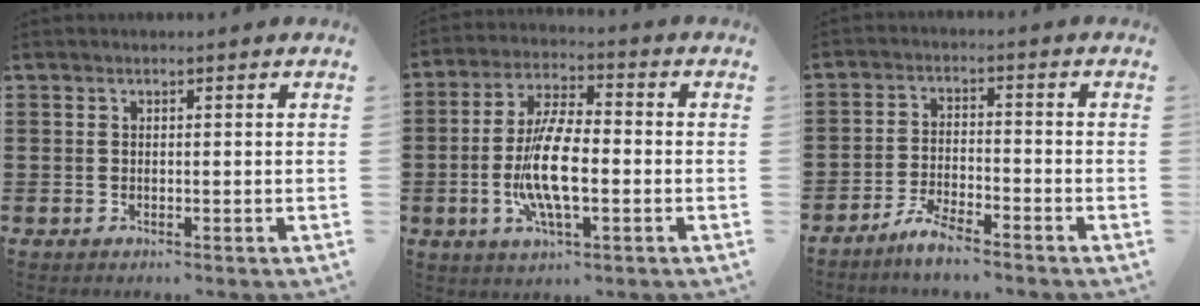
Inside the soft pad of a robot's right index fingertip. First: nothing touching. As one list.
[{"total": 10.4, "force": [-2.0, 3.6, 9.6], "torque": [-0.208, -0.011, -0.041]}, {"total": 4.5, "force": [-4.1, 0.4, 1.7], "torque": [-0.045, 0.000, -0.082]}]